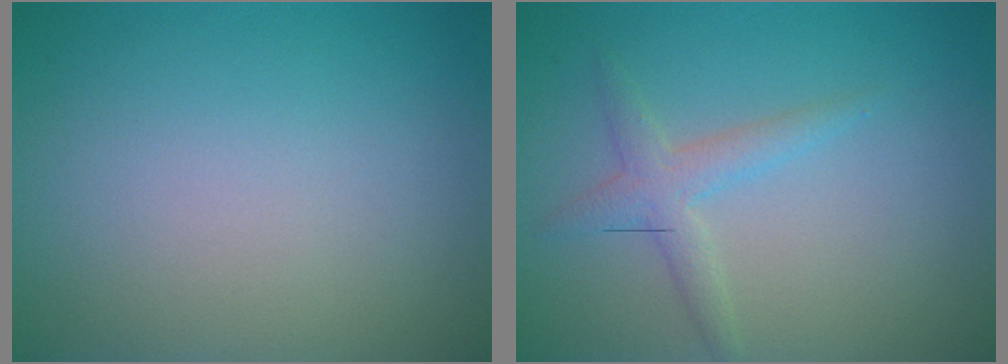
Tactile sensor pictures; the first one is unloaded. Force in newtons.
{"total": 2.1, "press": 2.1, "slide": 0.1}